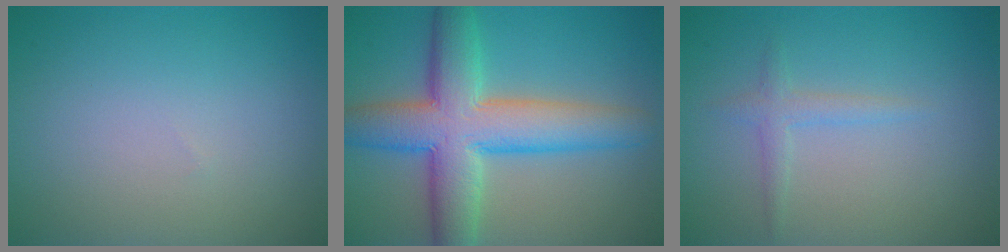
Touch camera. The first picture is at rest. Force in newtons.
{"total": 9.4, "press": 9.4, "slide": 0.3}
{"total": 1.4, "press": 1.4, "slide": 0.1}